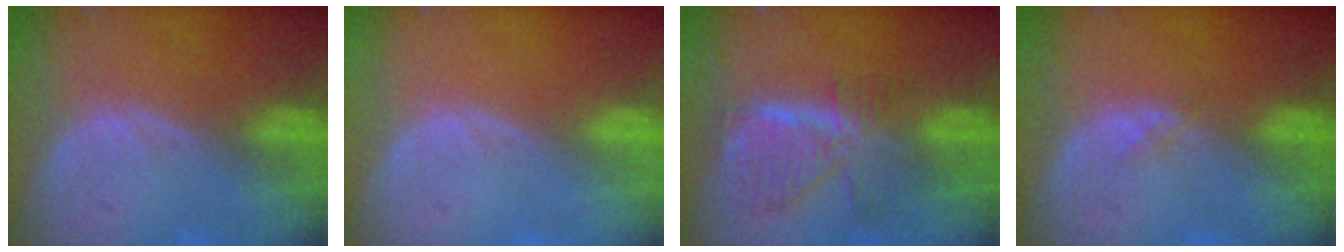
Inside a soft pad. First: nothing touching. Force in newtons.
{"total": 0.0}
{"total": 8.0, "press": 7.1, "slide": 3.7}
{"total": 0.6, "press": 0.6, "slide": 0.1}